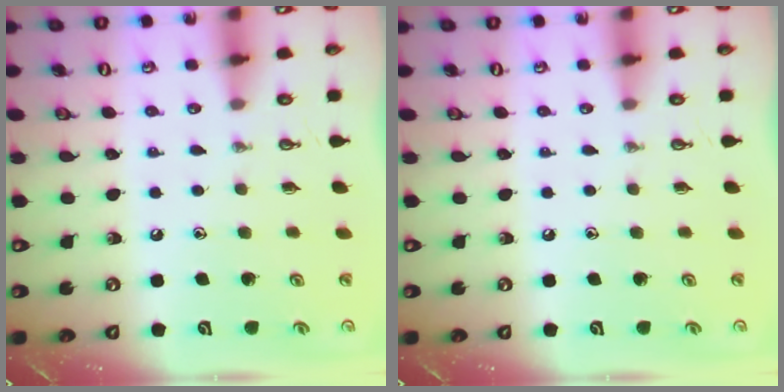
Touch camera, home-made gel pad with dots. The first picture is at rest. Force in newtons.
{"total": 0.0}